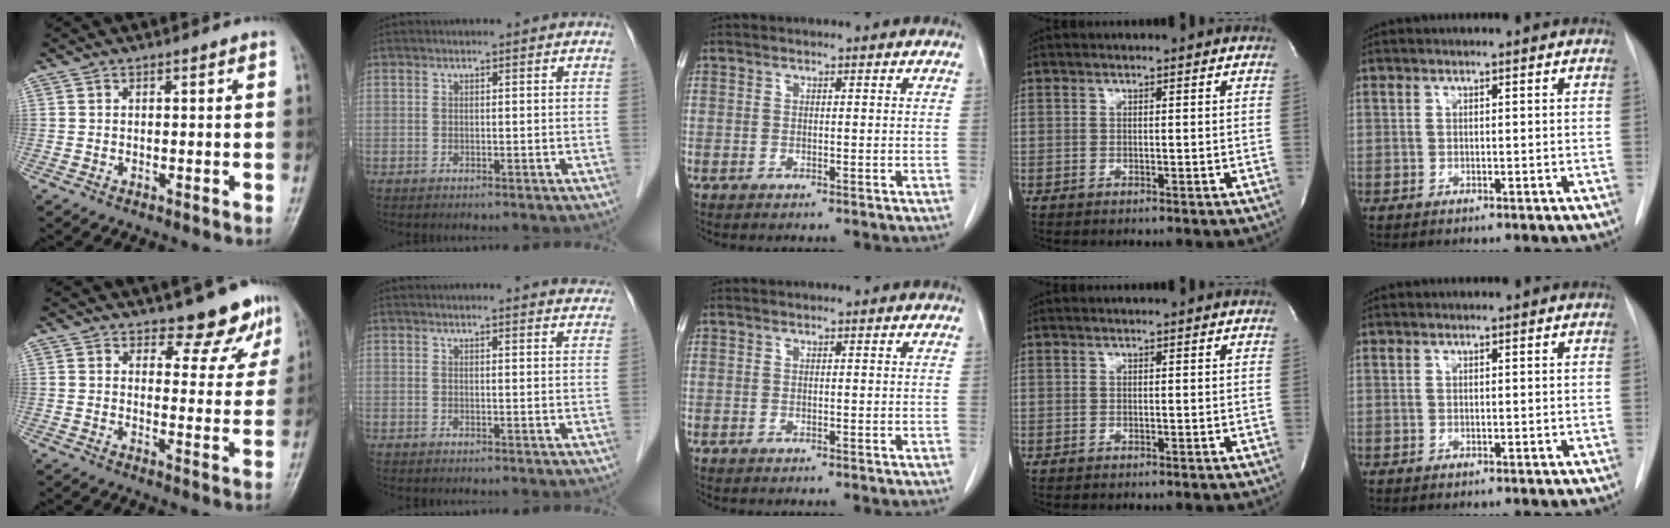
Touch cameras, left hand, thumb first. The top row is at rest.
{"thumb": {"total": 8.0, "force": [6.7, 3.3, 2.7], "torque": [0.002, -0.050, 0.079]}, "index": {"total": 7.8, "force": [7.7, 0.7, 1.0], "torque": [0.005, -0.012, 0.060]}}